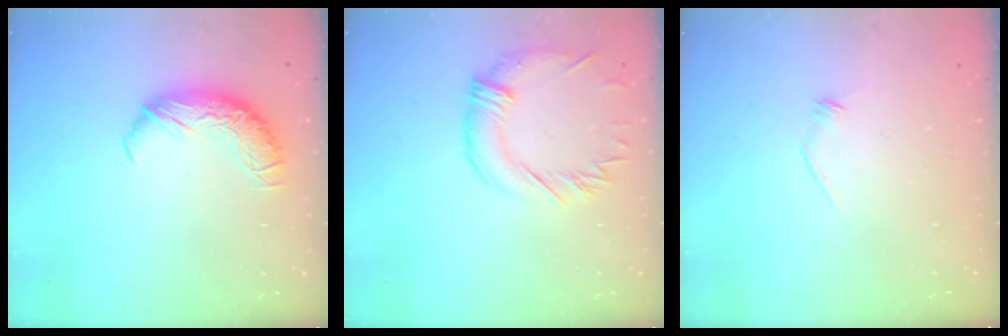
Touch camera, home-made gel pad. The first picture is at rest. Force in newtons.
{"total": 1.1, "press": 0.2, "slide": 1.1}
{"total": 7.3, "press": 7.2, "slide": 0.8}